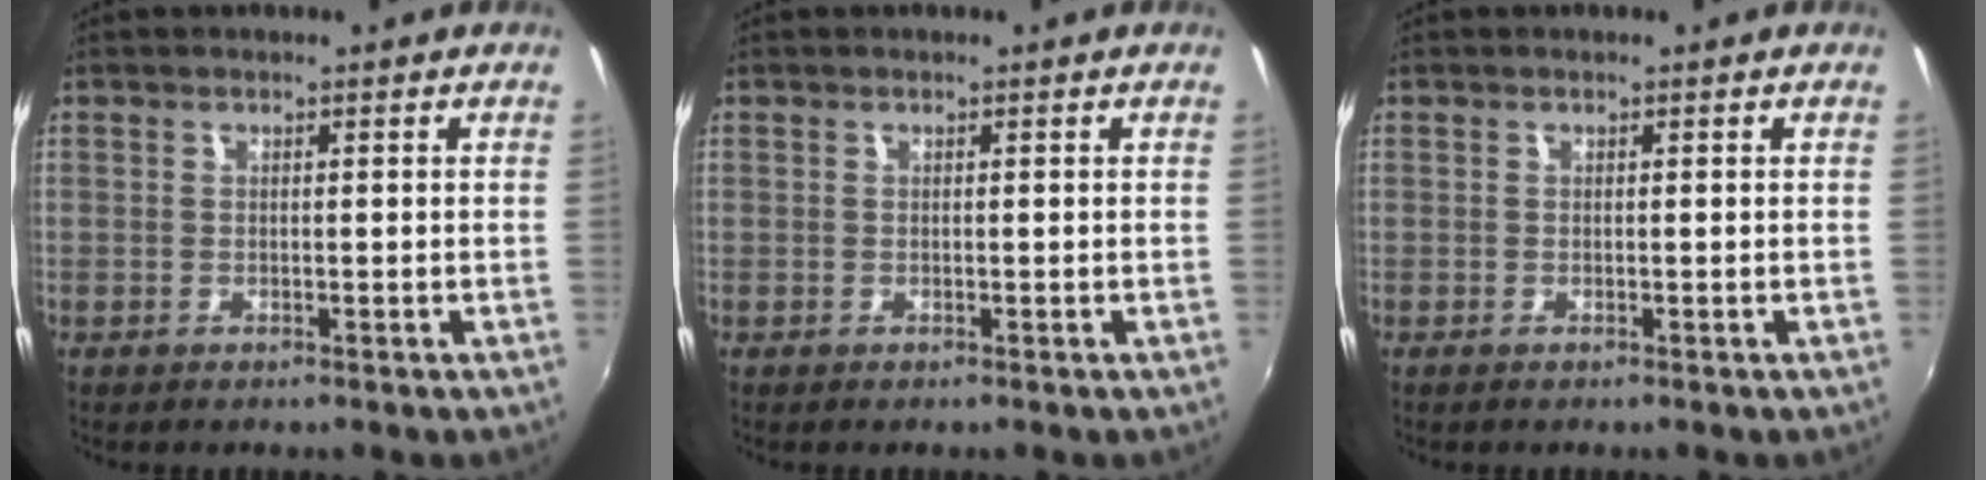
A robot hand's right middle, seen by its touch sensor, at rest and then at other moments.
{"total": 0.0}
{"total": 0.0}